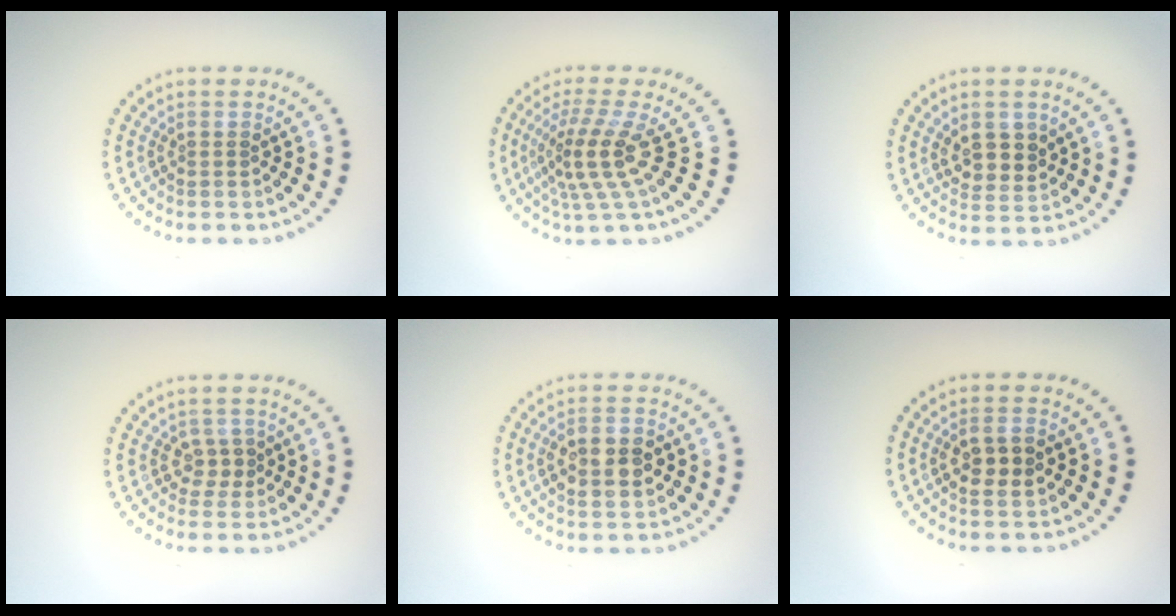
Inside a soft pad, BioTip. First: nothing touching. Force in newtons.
{"total": 4.2, "press": 2.9, "slide": 3.0}
{"total": 2.9, "press": 2.7, "slide": 1.0}
{"total": 1.7, "press": 1.5, "slide": 0.8}
{"total": 4.3, "press": 4.3, "slide": 0.4}
{"total": 2.7, "press": 2.7, "slide": 0.5}